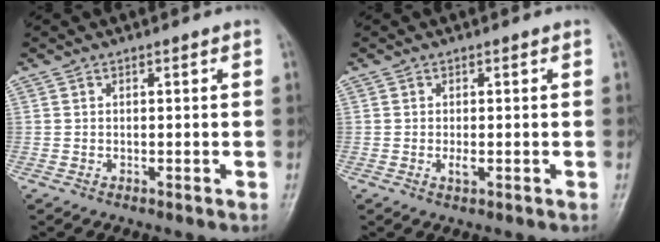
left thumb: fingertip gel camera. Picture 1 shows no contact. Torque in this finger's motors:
{"motor_torque": [-0.01, 0.01, 0.11, -0.03, 0.00]}